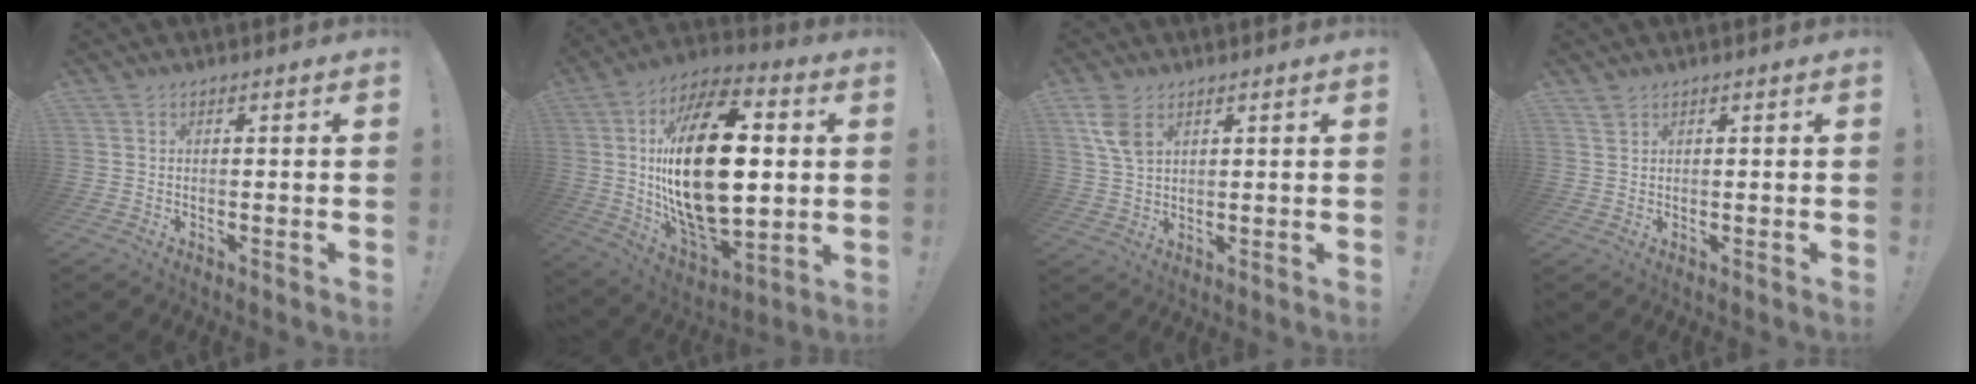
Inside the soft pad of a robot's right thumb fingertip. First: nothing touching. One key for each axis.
{"total": 31.2, "fx": 3.0, "fy": 16.5, "fz": 26.3, "tx": -0.487, "ty": -0.014, "tz": 0.051}
{"total": 6.8, "fx": 3.2, "fy": 4.1, "fz": 4.3, "tx": -0.082, "ty": -0.009, "tz": 0.062}
{"total": 1.2, "fx": 1.0, "fy": 0.6, "fz": 0.4, "tx": -0.002, "ty": -0.004, "tz": 0.018}